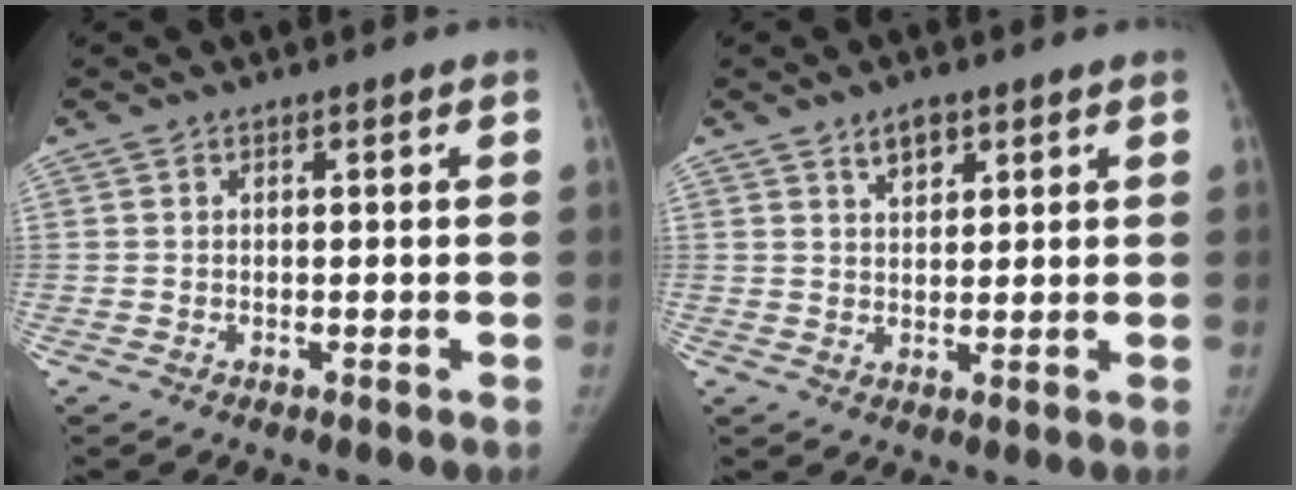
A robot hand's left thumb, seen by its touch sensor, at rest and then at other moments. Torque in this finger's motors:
{"motor_torque": [-0.35, 0.02, 0.52, -0.12, 0.02]}